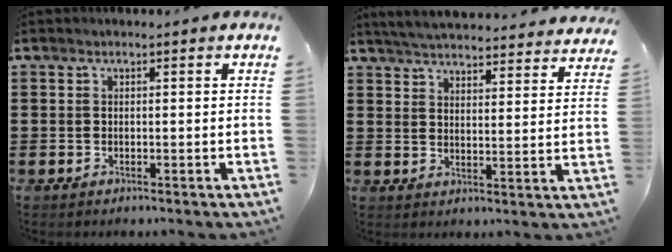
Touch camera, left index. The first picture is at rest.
{"total": 5.1, "force": [5.0, -0.3, 0.9], "torque": [-0.038, -0.031, 0.087]}